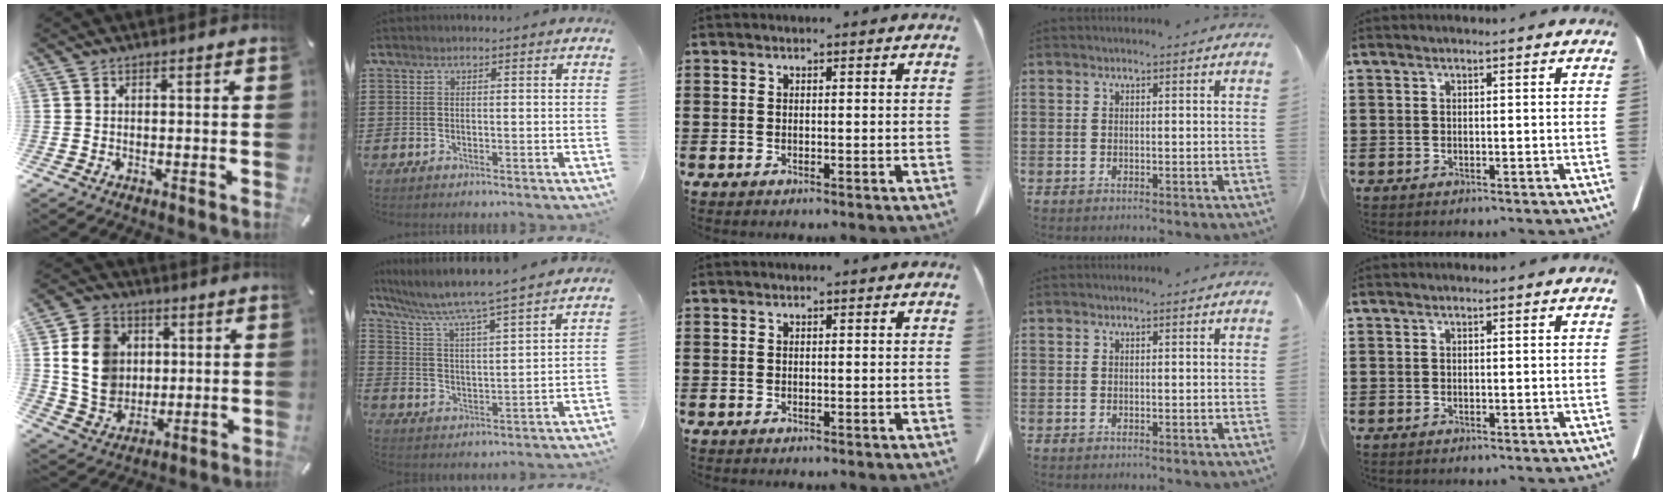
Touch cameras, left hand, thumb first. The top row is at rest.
{"thumb": {"total": 13.0, "force": [2.1, 11.3, 6.0], "torque": [-0.124, 0.005, 0.044]}, "index": {"total": 4.8, "force": [4.2, -0.5, 2.1], "torque": [-0.064, -0.038, 0.061]}}